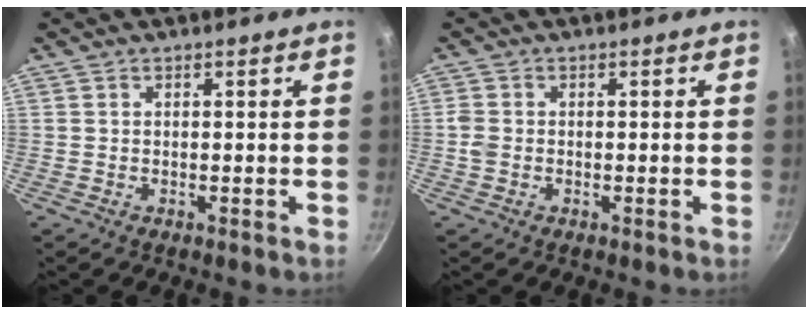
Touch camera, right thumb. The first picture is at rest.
{"total": 2.1, "force": [-0.4, 1.7, 1.1], "torque": [-0.022, 0.006, -0.010]}